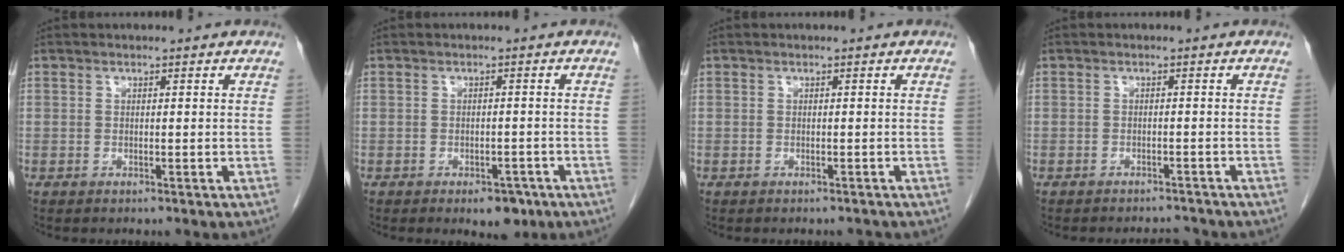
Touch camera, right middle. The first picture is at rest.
{"total": 4.0, "force": [-2.5, 2.1, 2.4], "torque": [-0.022, 0.003, -0.022]}
{"total": 1.0, "force": [-1.0, 0.2, 0.0], "torque": [-0.002, -0.003, -0.013]}
{"total": 3.5, "force": [-3.4, 0.6, 0.4], "torque": [-0.004, -0.005, -0.046]}